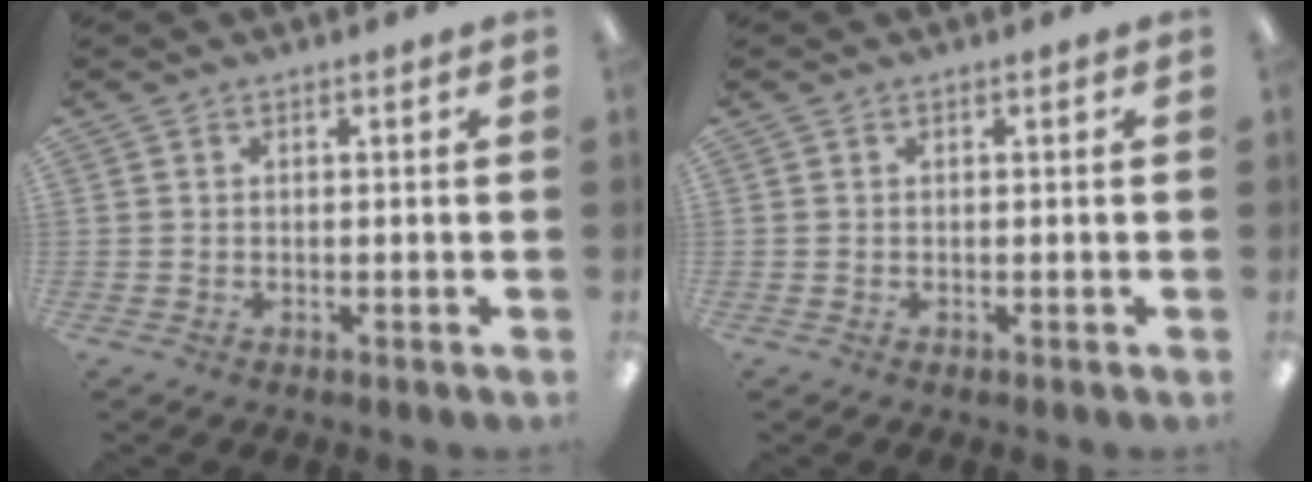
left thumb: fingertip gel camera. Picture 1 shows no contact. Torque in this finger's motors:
{"motor_torque": [0.00, 0.00, -0.12, -0.12, 0.00]}